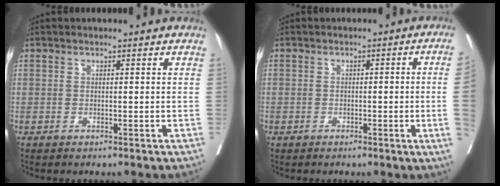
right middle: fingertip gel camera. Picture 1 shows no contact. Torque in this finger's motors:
{"motor_torque": [0.97, -1.17, -0.14, -0.21]}